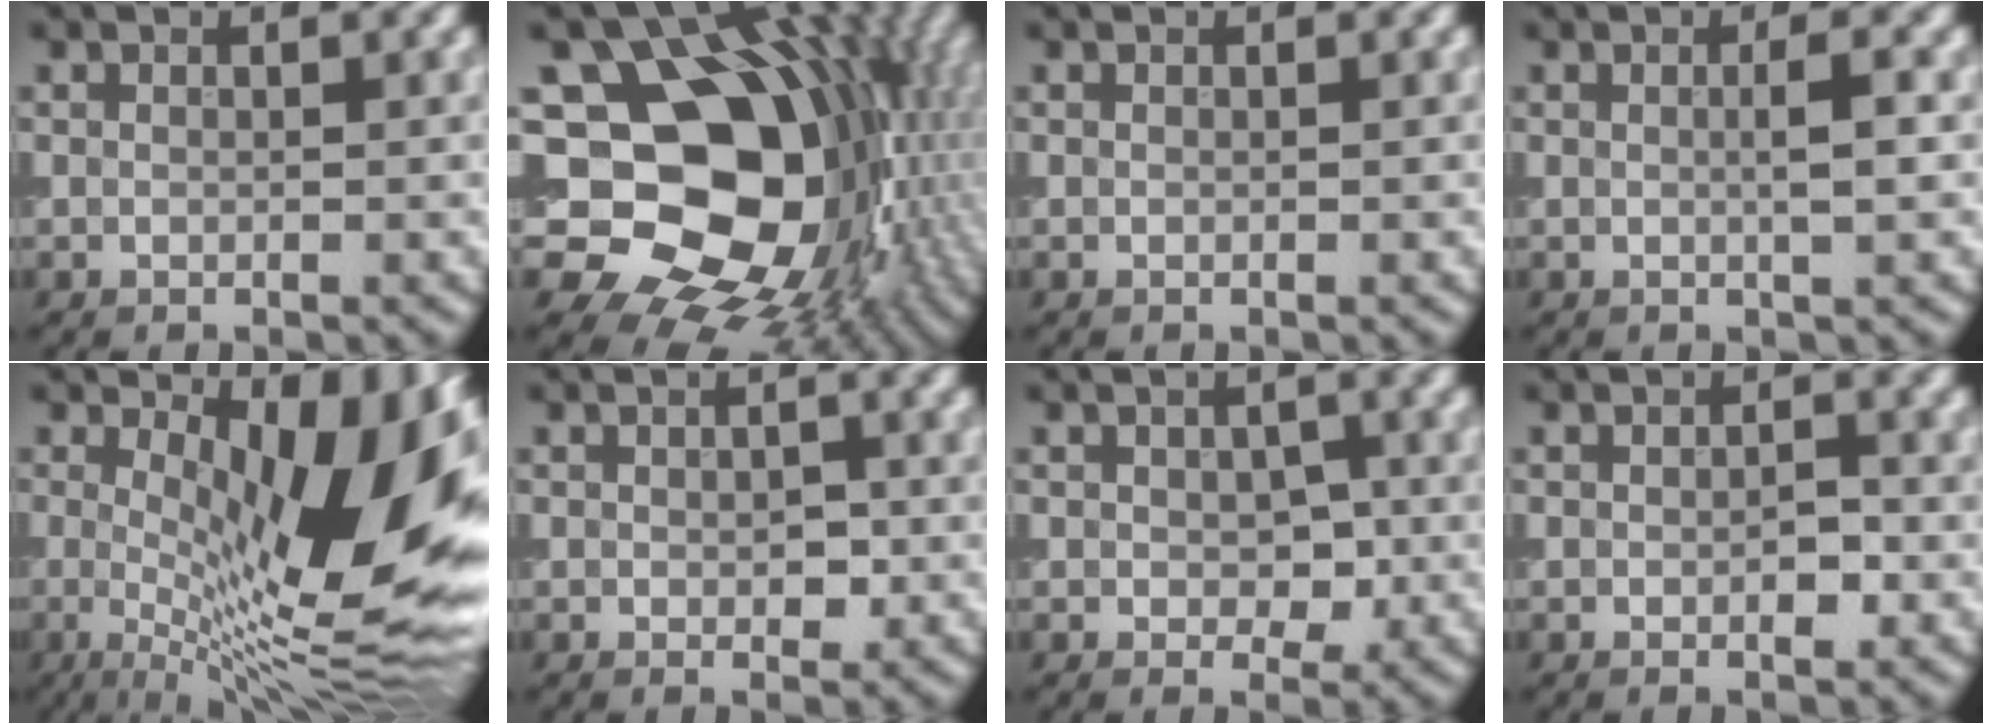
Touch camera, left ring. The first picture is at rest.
{"total": 16.7, "force": [-1.1, 12.9, 10.5], "torque": [-0.144, 0.000, -0.021]}
{"total": 0.0}
{"total": 2.2, "force": [0.1, 0.5, 2.1], "torque": [-0.030, 0.005, -0.002]}
{"total": 14.1, "force": [1.7, 5.5, 12.9], "torque": [-0.159, -0.001, 0.022]}
{"total": 1.6, "force": [-0.1, 0.9, 1.4], "torque": [-0.016, -0.003, 0.000]}
{"total": 2.5, "force": [-0.2, 1.6, 2.0], "torque": [-0.029, -0.006, -0.002]}
{"total": 1.8, "force": [-0.4, 0.7, 1.6], "torque": [-0.024, 0.000, -0.006]}